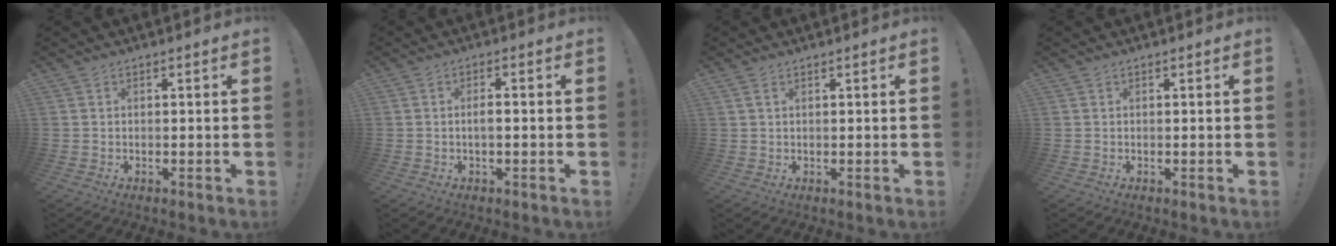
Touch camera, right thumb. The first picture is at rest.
{"total": 2.7, "force": [-0.5, 0.6, 2.6], "torque": [-0.047, 0.005, -0.010]}
{"total": 1.8, "force": [1.1, 0.8, 1.2], "torque": [-0.025, 0.001, 0.020]}
{"total": 0.0}